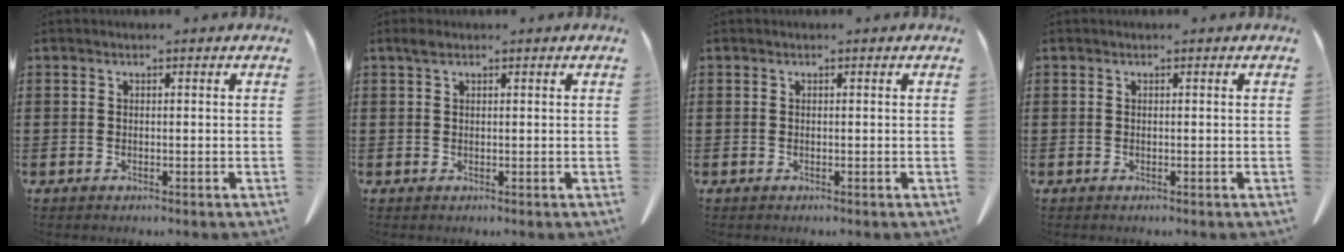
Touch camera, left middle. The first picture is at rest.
{"total": 1.0, "force": [0.6, 0.5, 0.6], "torque": [-0.017, 0.002, 0.012]}
{"total": 0.0}
{"total": 0.0}